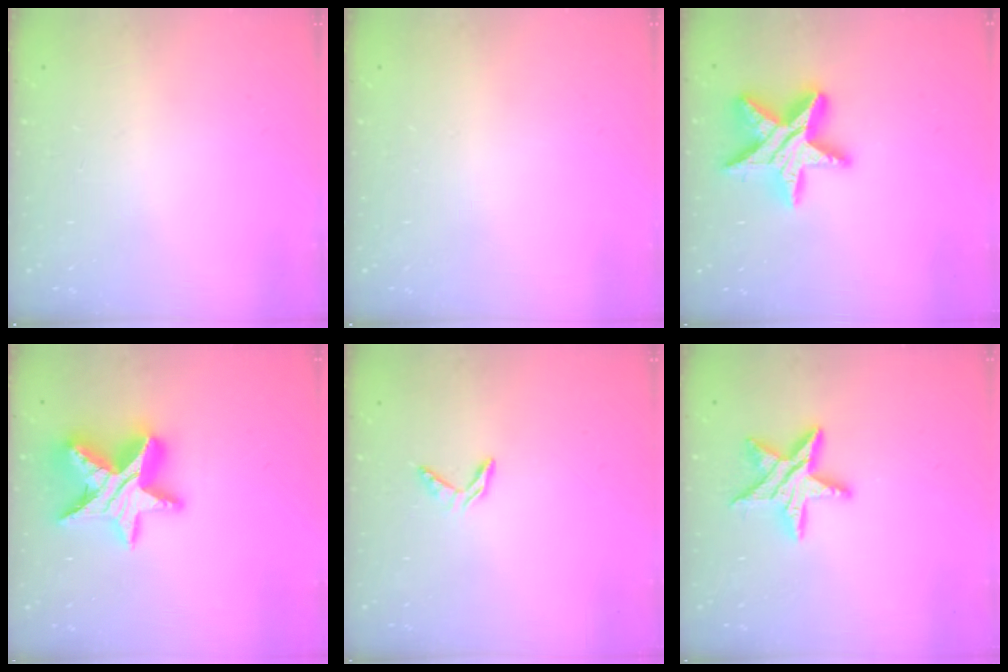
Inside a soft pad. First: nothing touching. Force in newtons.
{"total": 0.0}
{"total": 18.4, "press": 18.3, "slide": 1.5}
{"total": 18.2, "press": 18.1, "slide": 1.4}
{"total": 4.2, "press": 4.2, "slide": 0.3}
{"total": 13.8, "press": 13.8, "slide": 0.7}